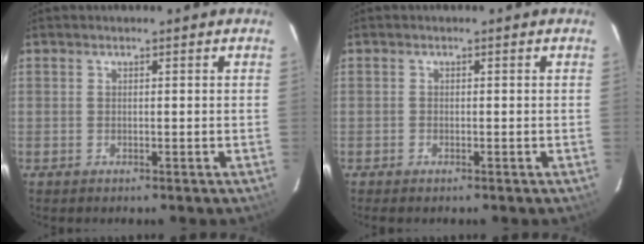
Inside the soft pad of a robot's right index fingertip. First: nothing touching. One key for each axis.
{"total": 0.6, "fx": -0.5, "fy": 0.2, "fz": 0.2, "tx": -0.006, "ty": -0.002, "tz": -0.012}